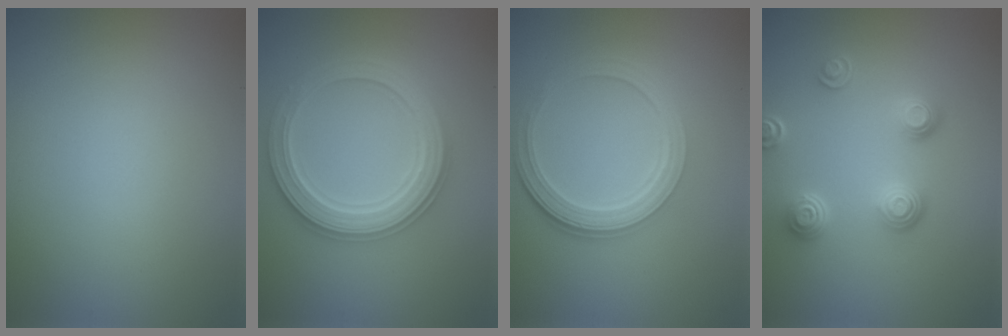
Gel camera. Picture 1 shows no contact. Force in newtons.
{"total": 5.5, "press": 5.4, "slide": 1.0}
{"total": 5.2, "press": 3.9, "slide": 3.4}
{"total": 3.7, "press": 2.9, "slide": 2.3}